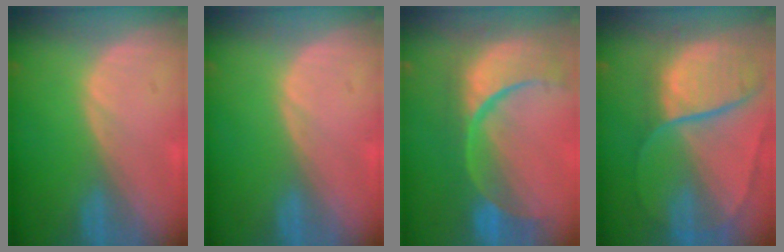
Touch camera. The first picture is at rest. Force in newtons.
{"total": 0.0}
{"total": 13.7, "press": 10.8, "slide": 8.3}
{"total": 10.7, "press": 9.0, "slide": 5.9}